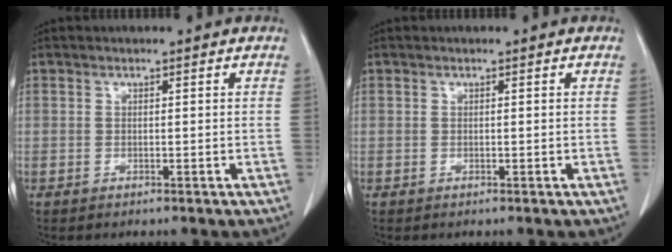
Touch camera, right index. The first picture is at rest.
{"total": 0.0}